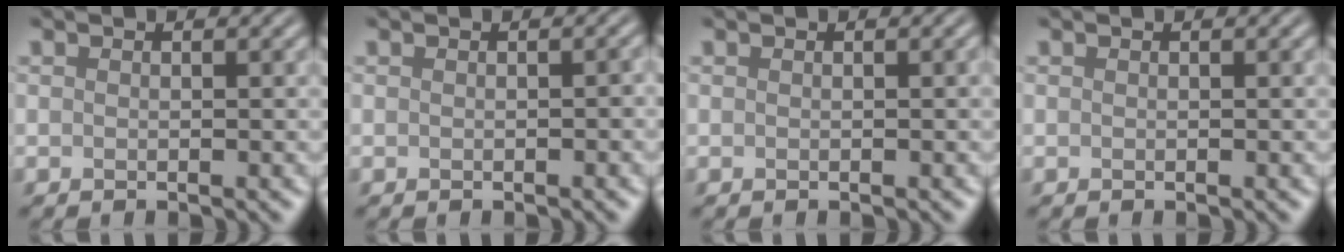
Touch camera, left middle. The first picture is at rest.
{"total": 0.5, "force": [-0.2, 0.2, 0.5], "torque": [-0.009, 0.002, 0.001]}
{"total": 0.0}
{"total": 0.0}